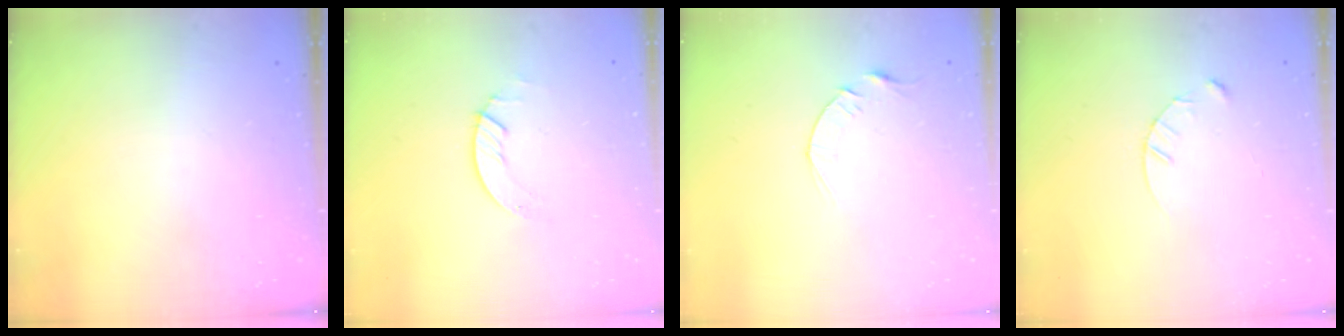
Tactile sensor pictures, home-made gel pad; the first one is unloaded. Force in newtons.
{"total": 1.4, "press": 1.4, "slide": 0.2}
{"total": 3.9, "press": 3.9, "slide": 0.5}
{"total": 3.4, "press": 3.4, "slide": 0.3}